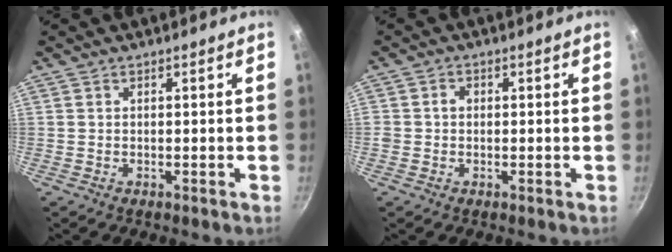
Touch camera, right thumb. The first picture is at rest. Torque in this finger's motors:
{"motor_torque": [0.17, 0.11, 0.48, 0.04, -0.03]}